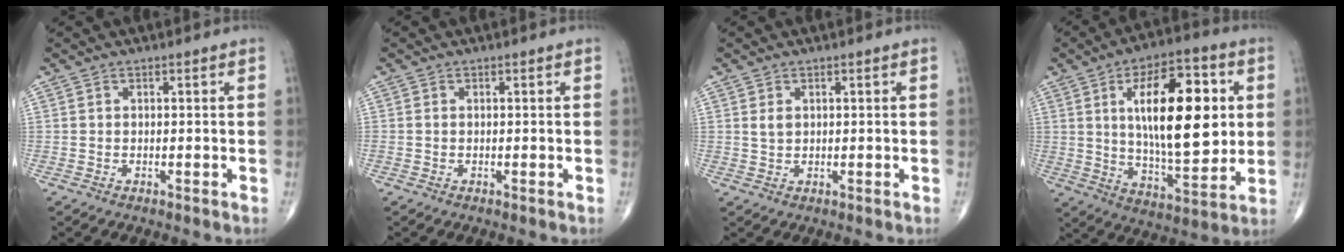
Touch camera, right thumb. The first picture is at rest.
{"total": 0.0}
{"total": 1.6, "force": [0.6, 1.1, 1.0], "torque": [-0.017, -0.001, 0.015]}
{"total": 22.5, "force": [4.4, 9.8, 19.8], "torque": [-0.278, -0.018, 0.069]}